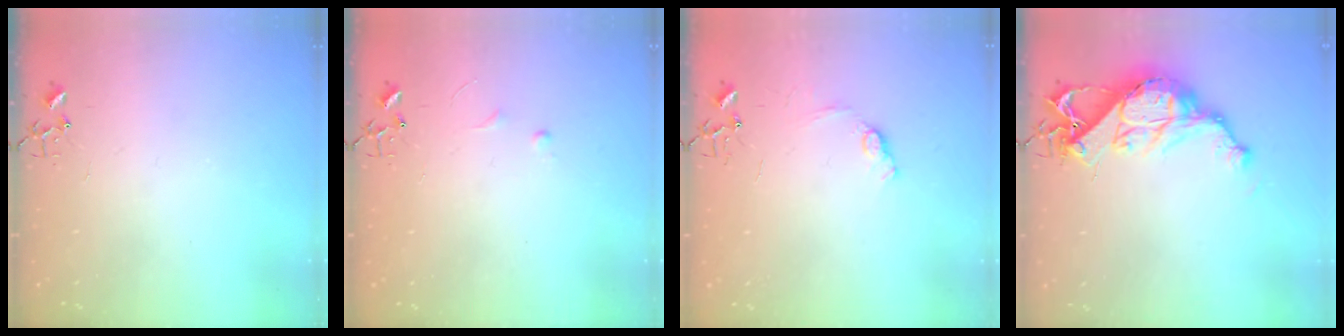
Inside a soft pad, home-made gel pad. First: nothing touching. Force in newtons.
{"total": 3.4, "press": 3.4, "slide": 0.5}
{"total": 7.2, "press": 7.1, "slide": 0.8}
{"total": 14.9, "press": 14.8, "slide": 1.0}